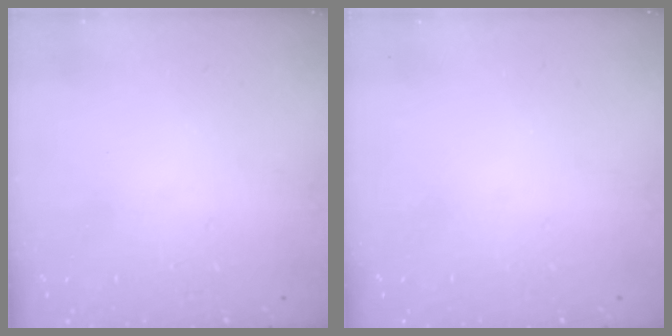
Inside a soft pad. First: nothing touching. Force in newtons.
{"total": 0.0}